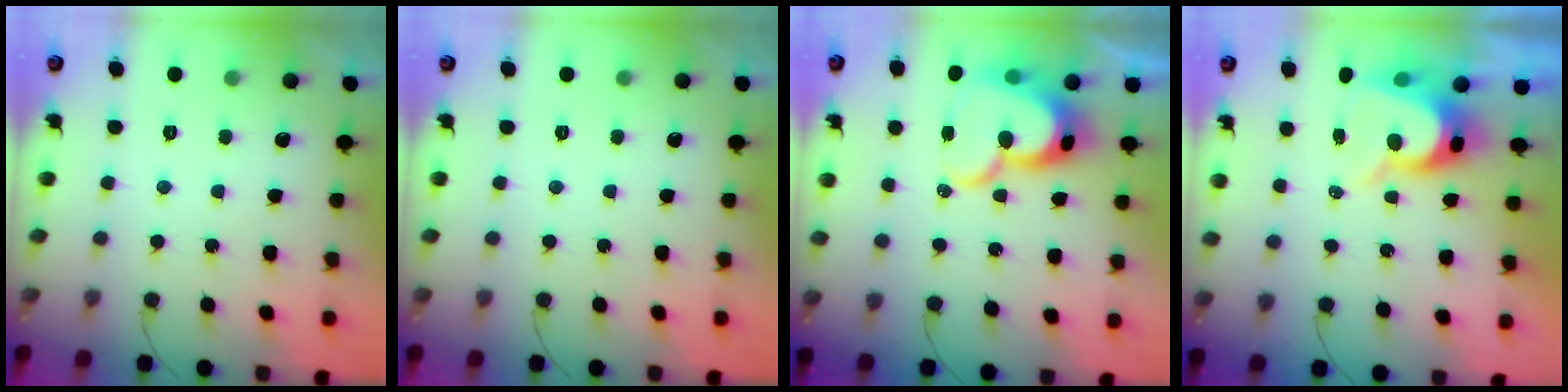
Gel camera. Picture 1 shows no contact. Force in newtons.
{"total": 0.0}
{"total": 19.0, "press": 18.9, "slide": 1.9}
{"total": 9.5, "press": 9.5, "slide": 0.7}